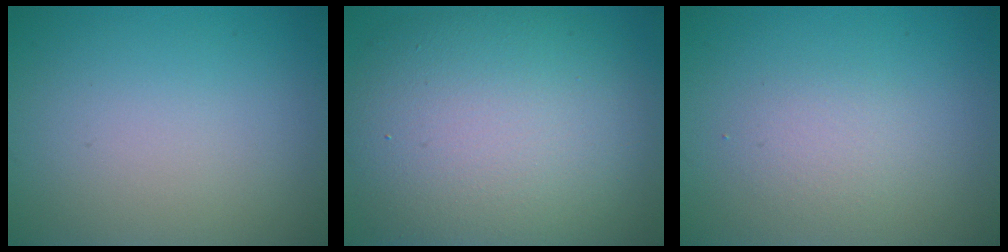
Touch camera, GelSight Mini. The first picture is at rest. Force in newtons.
{"total": 12.9, "press": 12.9, "slide": 0.4}
{"total": 1.6, "press": 1.6, "slide": 0.1}